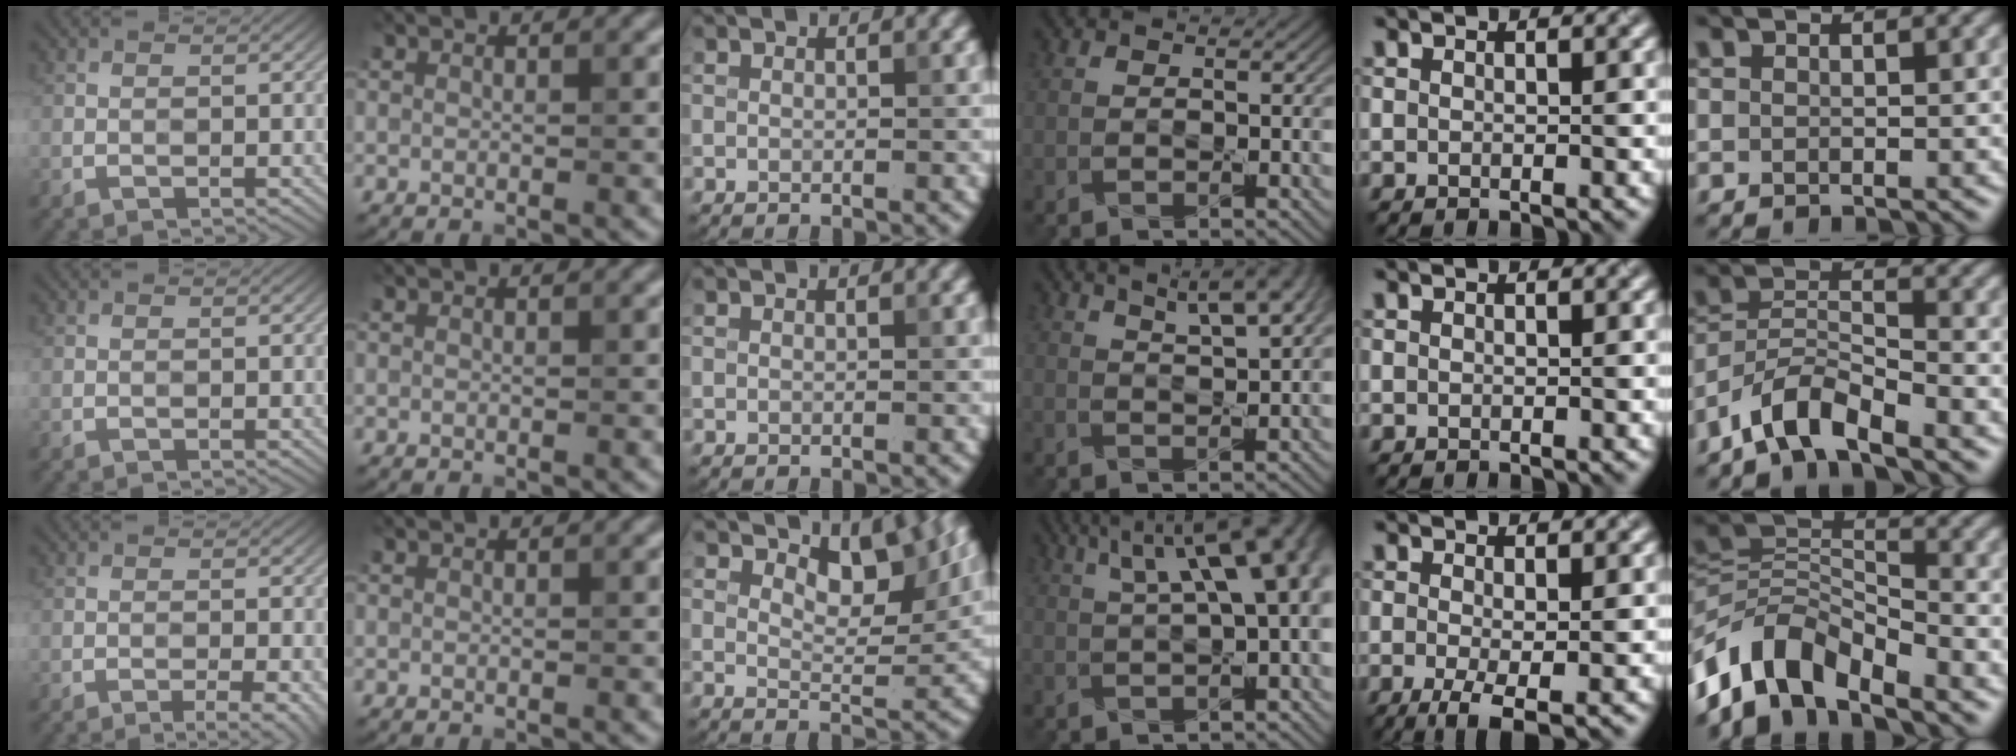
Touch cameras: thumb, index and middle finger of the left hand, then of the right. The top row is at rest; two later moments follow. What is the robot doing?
{"motion": "pour", "object": "sugar"}